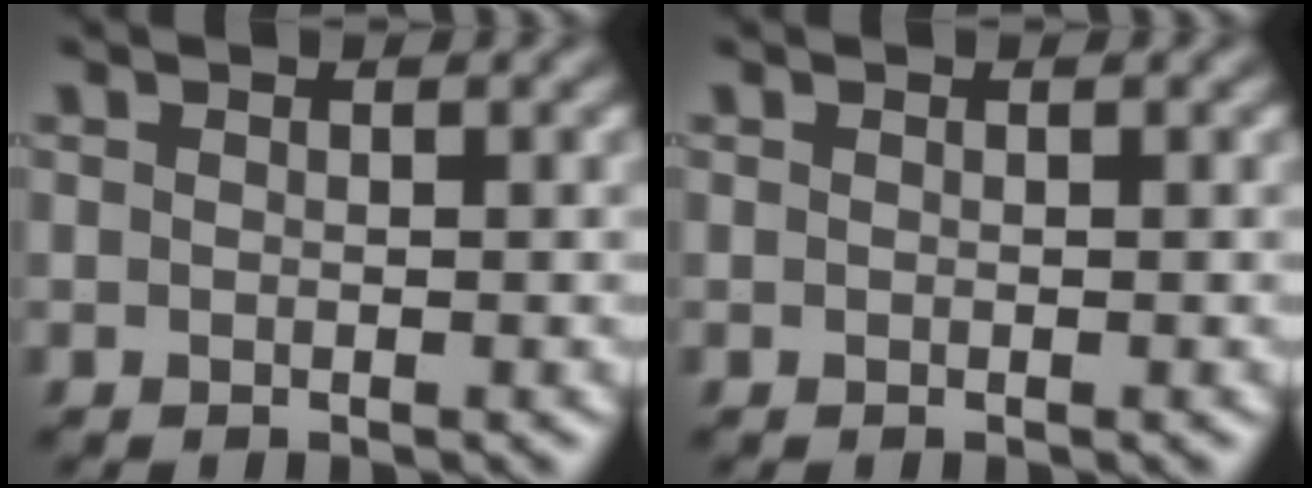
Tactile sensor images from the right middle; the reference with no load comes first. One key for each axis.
{"total": 0.0}